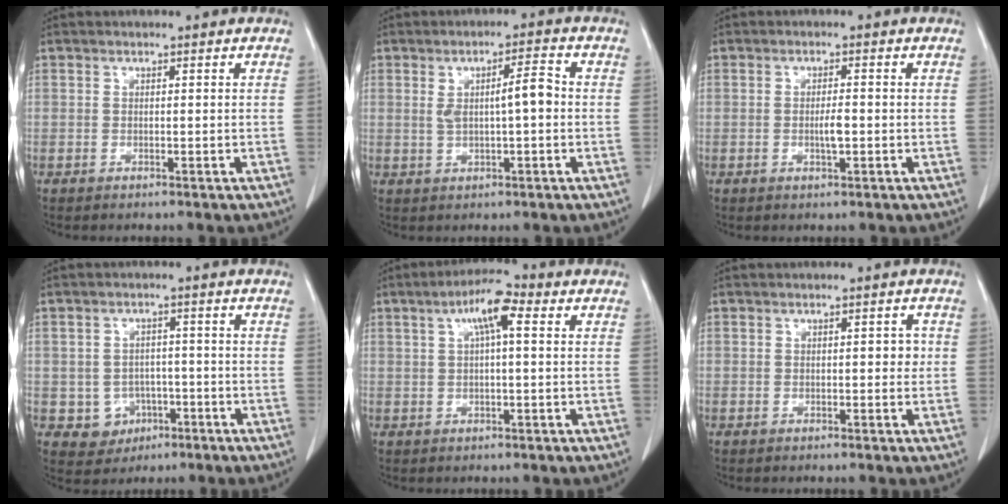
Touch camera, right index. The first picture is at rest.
{"total": 5.1, "force": [0.4, 0.9, 5.0], "torque": [-0.085, 0.014, 0.011]}
{"total": 2.3, "force": [-0.3, 0.3, 2.2], "torque": [-0.042, 0.001, -0.003]}
{"total": 4.9, "force": [-1.7, 4.5, 0.9], "torque": [-0.006, 0.010, -0.016]}
{"total": 6.2, "force": [2.1, 1.2, 5.8], "torque": [-0.106, 0.022, 0.031]}
{"total": 1.9, "force": [0.1, 1.0, 1.6], "torque": [-0.015, 0.004, 0.000]}